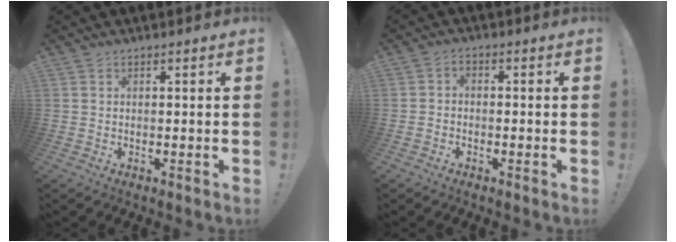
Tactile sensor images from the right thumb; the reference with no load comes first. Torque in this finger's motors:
{"motor_torque": [0.02, 0.01, -0.01, 0.01, 0.00]}